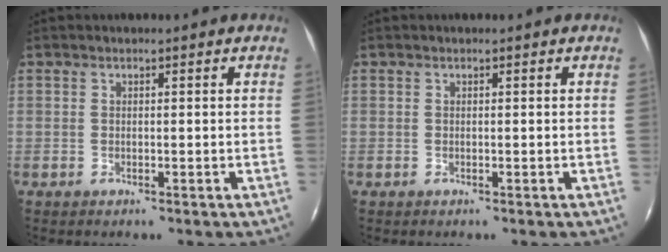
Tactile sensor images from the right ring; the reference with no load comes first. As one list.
[{"total": 0.0}]